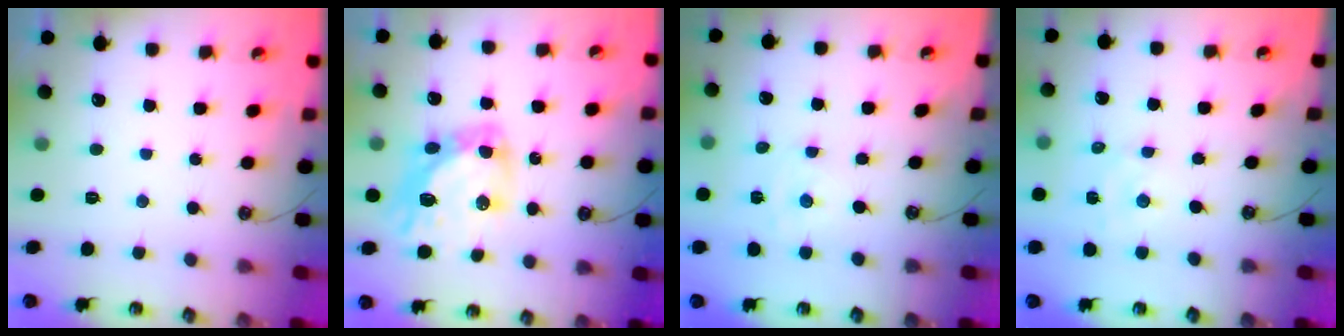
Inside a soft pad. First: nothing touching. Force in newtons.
{"total": 14.2, "press": 14.1, "slide": 1.5}
{"total": 0.0}
{"total": 1.6, "press": 1.6, "slide": 0.1}